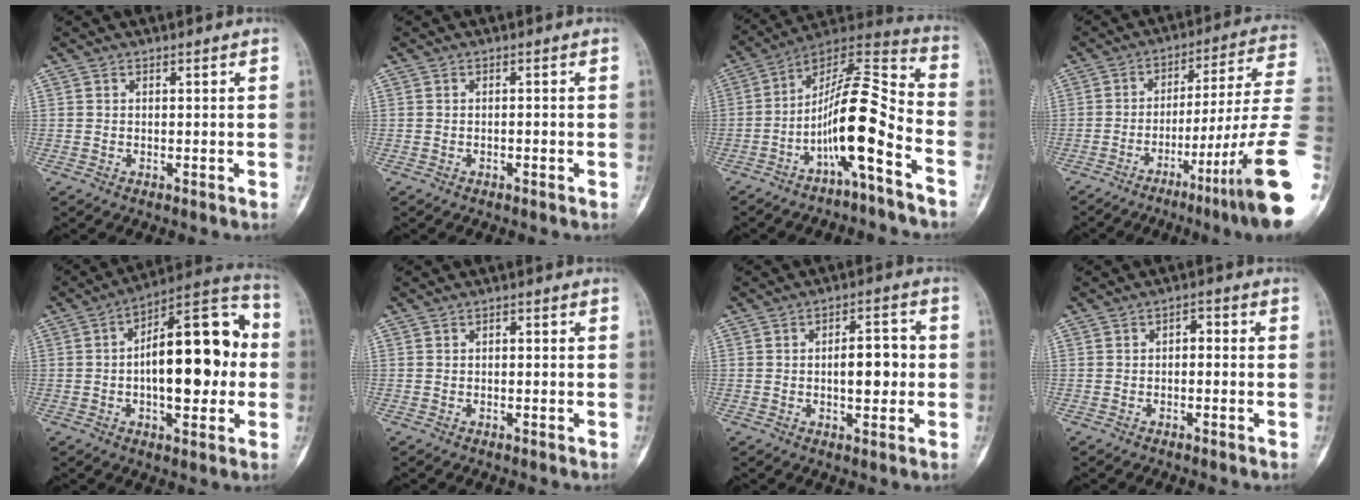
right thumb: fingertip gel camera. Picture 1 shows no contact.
{"total": 0.7, "force": [-0.3, 0.3, 0.5], "torque": [-0.012, 0.006, -0.004]}
{"total": 15.0, "force": [-6.4, 2.8, 13.2], "torque": [-0.238, 0.090, -0.113]}
{"total": 20.8, "force": [-8.3, 1.1, 19.1], "torque": [-0.235, 0.045, -0.123]}
{"total": 21.5, "force": [0.0, 9.7, 19.2], "torque": [-0.255, 0.034, -0.007]}
{"total": 0.9, "force": [-0.1, 0.5, 0.8], "torque": [-0.004, 0.002, -0.004]}
{"total": 7.8, "force": [-0.3, 3.8, 6.8], "torque": [-0.083, 0.013, -0.007]}
{"total": 2.5, "force": [-0.2, 1.5, 1.9], "torque": [-0.014, 0.013, -0.012]}